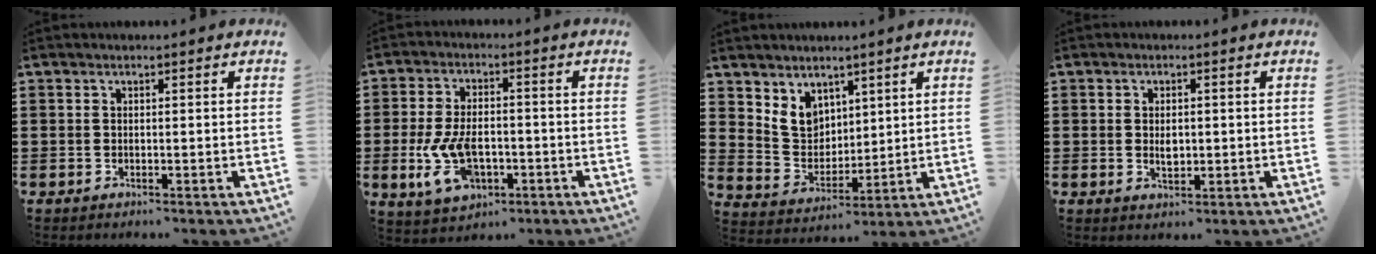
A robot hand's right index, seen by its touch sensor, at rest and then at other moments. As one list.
[{"total": 8.8, "force": [-2.4, 4.8, 7.0], "torque": [-0.165, -0.006, -0.045]}, {"total": 6.2, "force": [3.6, 4.8, 1.7], "torque": [-0.061, 0.000, 0.070]}, {"total": 2.4, "force": [-0.1, 1.3, 2.1], "torque": [-0.031, 0.001, -0.004]}]